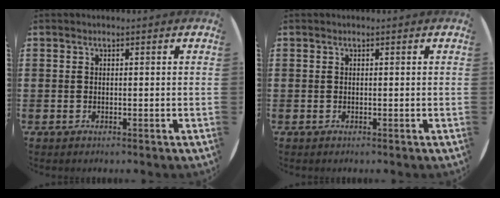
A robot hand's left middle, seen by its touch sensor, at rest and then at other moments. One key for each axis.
{"total": 0.0}